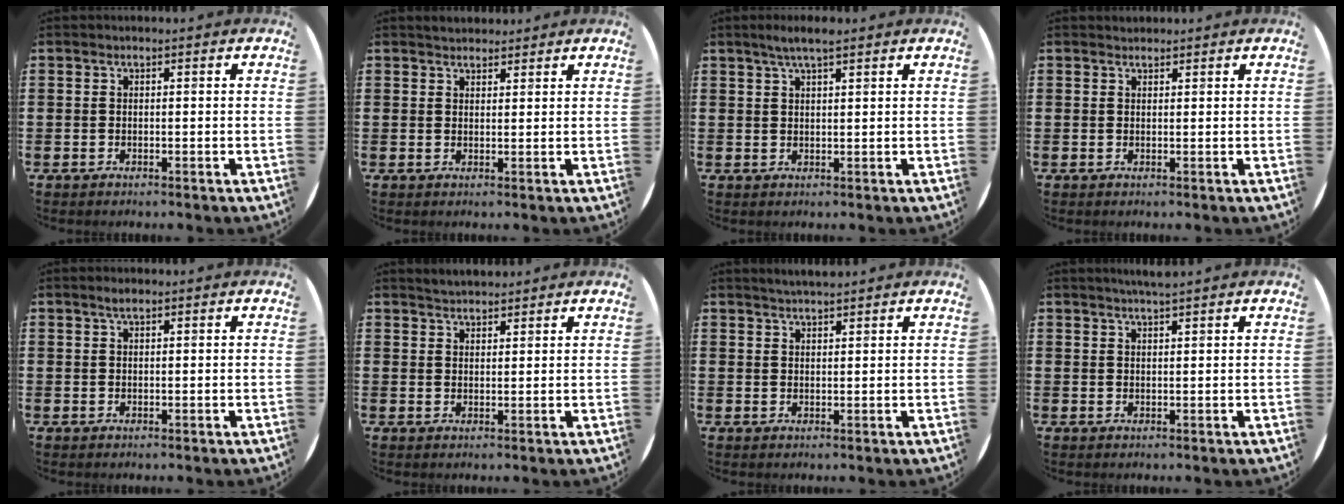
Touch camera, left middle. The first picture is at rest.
{"total": 1.9, "force": [1.9, 0.5, 0.0], "torque": [0.006, 0.003, 0.034]}
{"total": 3.1, "force": [2.4, 0.4, 1.9], "torque": [-0.039, 0.006, 0.041]}
{"total": 0.8, "force": [0.8, 0.2, -0.1], "torque": [0.002, 0.003, 0.015]}
{"total": 1.2, "force": [0.8, 0.3, 0.9], "torque": [-0.016, 0.004, 0.013]}
{"total": 2.4, "force": [2.3, 0.4, 0.1], "torque": [-0.004, 0.000, 0.044]}
{"total": 2.2, "force": [2.2, 0.1, 0.4], "torque": [-0.010, 0.000, 0.040]}
{"total": 2.1, "force": [1.9, -0.3, 0.6], "torque": [-0.011, 0.000, 0.036]}